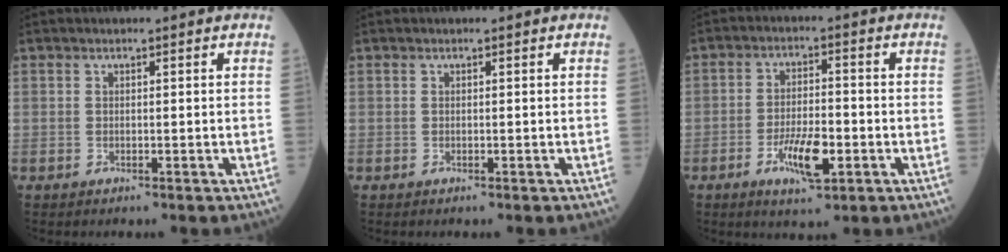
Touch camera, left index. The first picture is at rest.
{"total": 0.0}
{"total": 6.9, "force": [-2.8, 2.0, 6.0], "torque": [-0.116, -0.005, -0.047]}